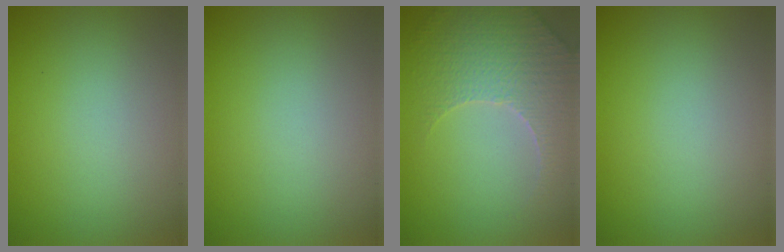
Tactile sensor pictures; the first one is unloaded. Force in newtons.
{"total": 0.0}
{"total": 4.3, "press": 4.2, "slide": 1.2}
{"total": 0.0}